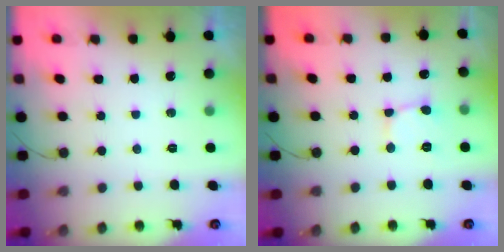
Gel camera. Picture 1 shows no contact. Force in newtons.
{"total": 1.8, "press": 1.7, "slide": 0.2}